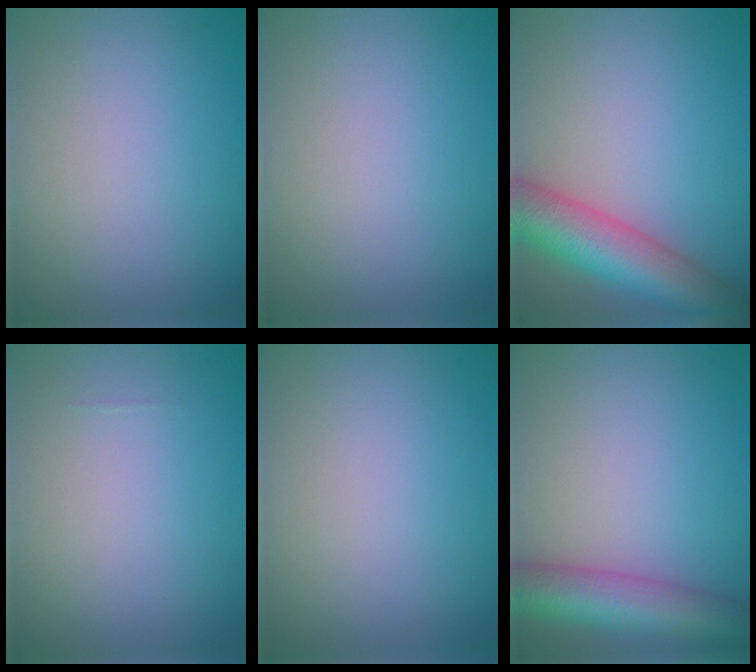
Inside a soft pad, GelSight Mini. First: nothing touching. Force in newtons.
{"total": 0.0}
{"total": 8.6, "press": 8.6, "slide": 0.5}
{"total": 0.0}
{"total": 0.0}
{"total": 7.8, "press": 7.8, "slide": 0.4}